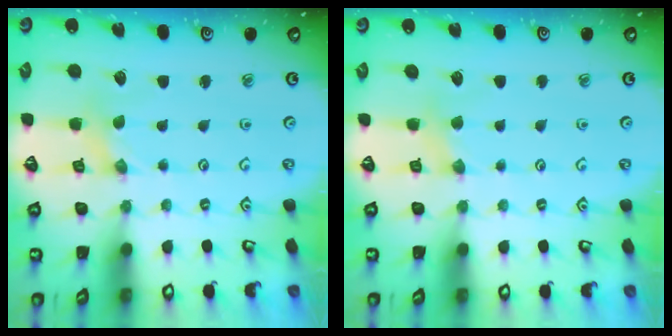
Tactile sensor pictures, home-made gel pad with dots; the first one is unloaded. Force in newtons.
{"total": 2.3, "press": 2.2, "slide": 0.4}